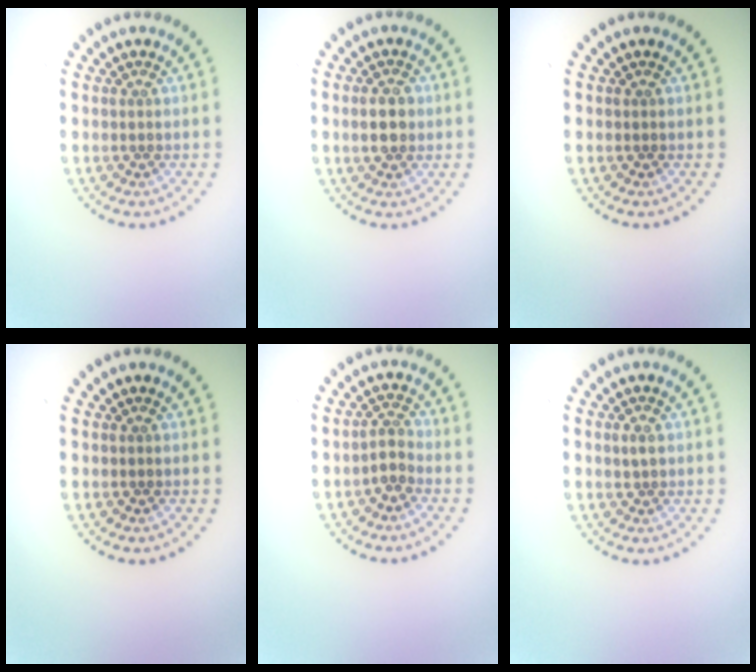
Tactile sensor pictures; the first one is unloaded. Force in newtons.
{"total": 2.9, "press": 2.9, "slide": 0.1}
{"total": 0.0}
{"total": 0.0}
{"total": 1.6, "press": 1.3, "slide": 1.0}
{"total": 1.3, "press": 1.3, "slide": 0.4}